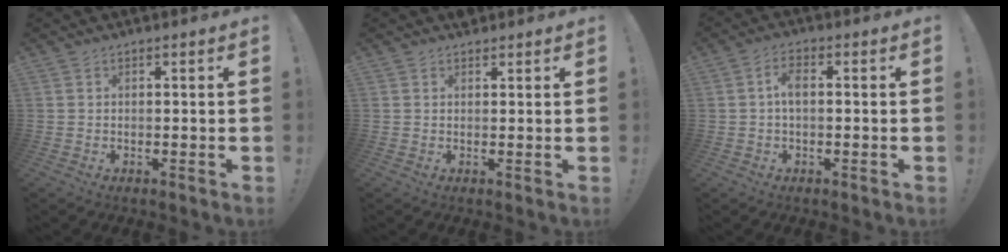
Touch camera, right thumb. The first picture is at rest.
{"total": 1.6, "force": [1.3, 0.9, 0.3], "torque": [0.008, -0.007, 0.021]}
{"total": 4.4, "force": [0.3, 2.3, 3.8], "torque": [-0.077, 0.009, 0.004]}